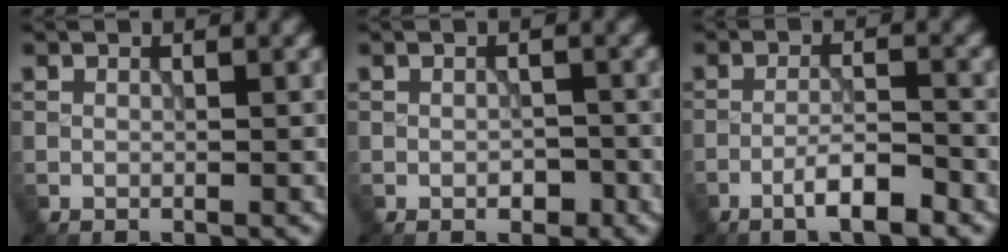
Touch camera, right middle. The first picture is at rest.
{"total": 1.3, "force": [-0.6, 0.8, 0.9], "torque": [-0.014, -0.002, -0.010]}
{"total": 3.6, "force": [-2.3, 0.5, 2.7], "torque": [-0.046, 0.009, -0.046]}